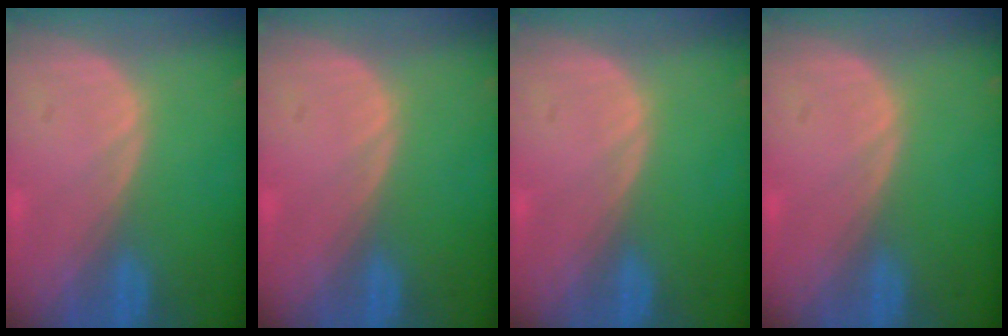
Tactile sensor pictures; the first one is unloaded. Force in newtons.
{"total": 0.0}
{"total": 0.0}
{"total": 0.0}